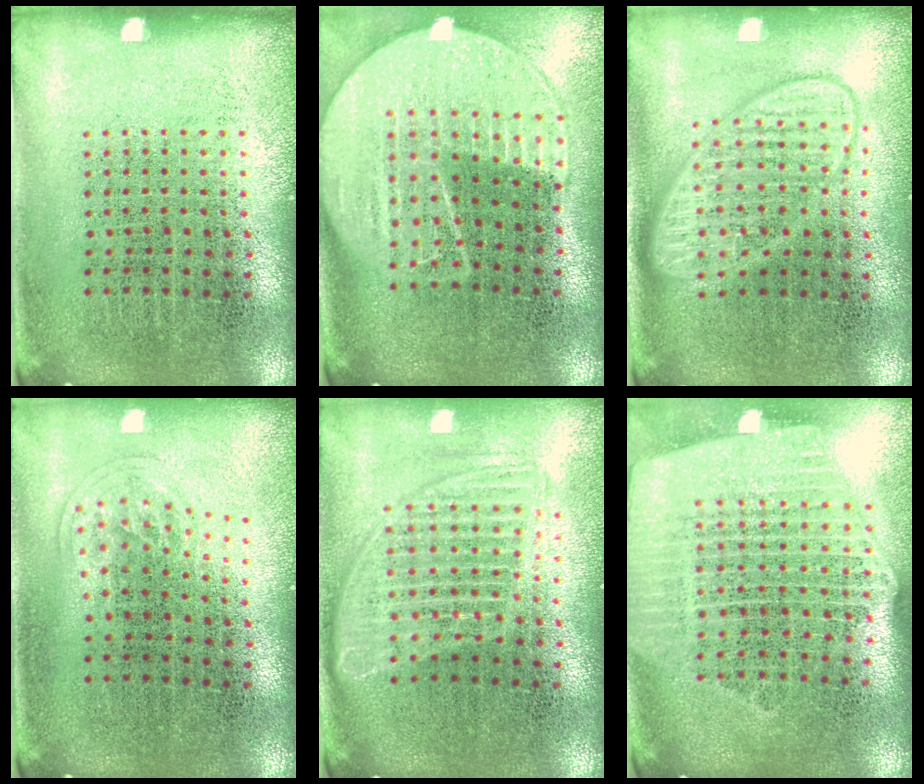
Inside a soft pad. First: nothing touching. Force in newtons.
{"total": 2.1, "press": 1.9, "slide": 1.0}
{"total": 2.9, "press": 2.9, "slide": 0.4}
{"total": 1.0, "press": 0.6, "slide": 0.8}
{"total": 1.7, "press": 1.4, "slide": 1.0}
{"total": 2.5, "press": 2.1, "slide": 1.3}